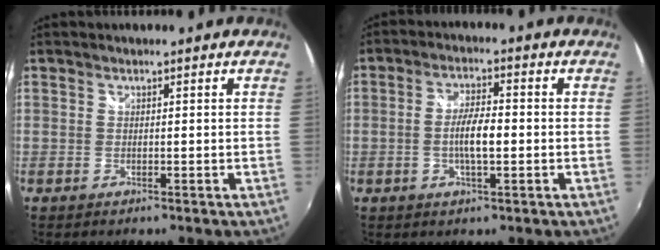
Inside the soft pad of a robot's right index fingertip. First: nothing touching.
{"total": 6.0, "force": [-1.0, 1.6, 5.7], "torque": [-0.107, 0.002, -0.017]}